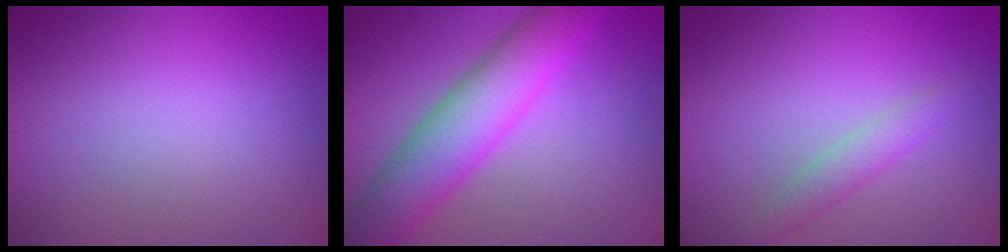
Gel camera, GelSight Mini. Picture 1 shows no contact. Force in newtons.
{"total": 6.8, "press": 6.8, "slide": 0.1}
{"total": 2.7, "press": 2.7, "slide": 0.2}